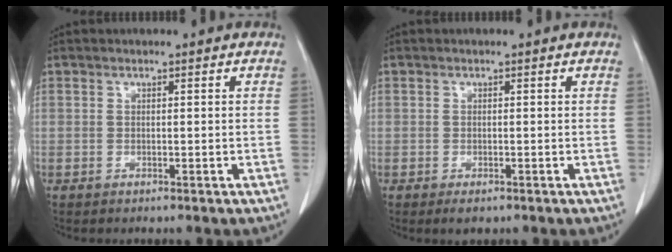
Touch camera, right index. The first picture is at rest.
{"total": 1.5, "force": [-0.9, 0.8, 0.8], "torque": [-0.010, 0.000, -0.007]}